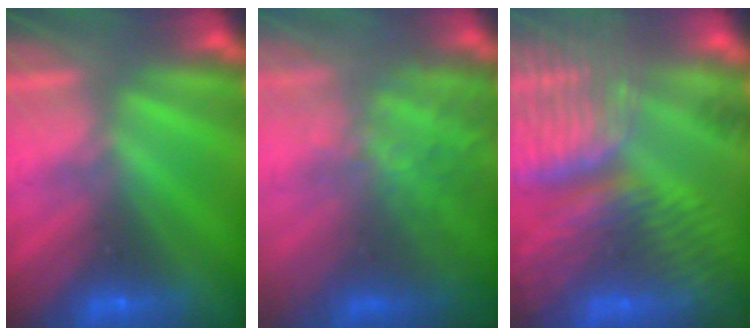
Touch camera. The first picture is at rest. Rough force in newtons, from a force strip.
{"total": 7.4}
{"total": 9.8}